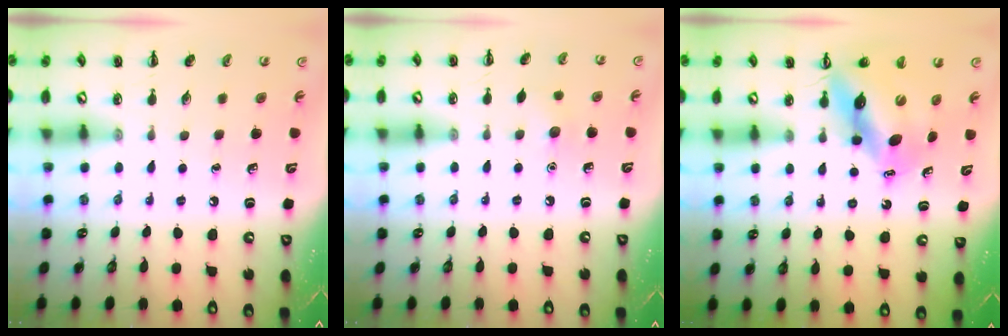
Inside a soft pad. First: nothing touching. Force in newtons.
{"total": 5.5, "press": 5.4, "slide": 1.2}
{"total": 11.6, "press": 10.9, "slide": 3.8}